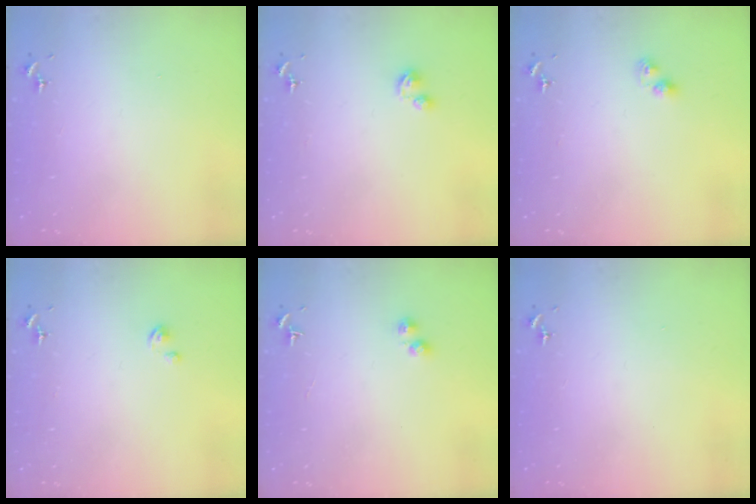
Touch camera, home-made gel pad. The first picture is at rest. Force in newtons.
{"total": 3.9, "press": 3.9, "slide": 0.4}
{"total": 3.3, "press": 3.3, "slide": 0.5}
{"total": 1.1, "press": 1.1, "slide": 0.2}
{"total": 3.2, "press": 3.1, "slide": 0.6}
{"total": 0.0}